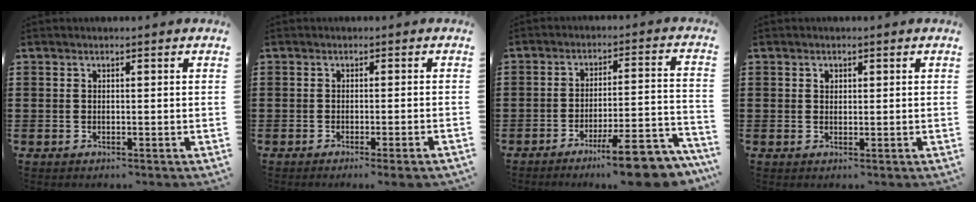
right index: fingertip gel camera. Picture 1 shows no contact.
{"total": 1.3, "force": [-1.0, -0.3, 0.8], "torque": [-0.014, -0.003, -0.018]}
{"total": 10.3, "force": [-8.2, 1.0, 6.2], "torque": [-0.084, 0.020, -0.147]}
{"total": 1.0, "force": [0.4, 0.7, 0.5], "torque": [-0.011, 0.003, 0.008]}